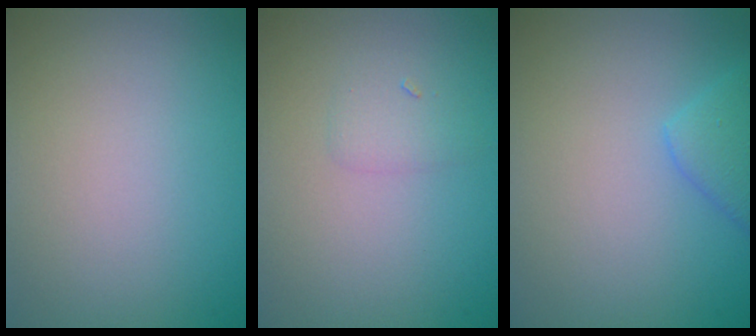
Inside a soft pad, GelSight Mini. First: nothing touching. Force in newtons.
{"total": 1.2, "press": 1.2, "slide": 0.1}
{"total": 2.5, "press": 2.5, "slide": 0.2}